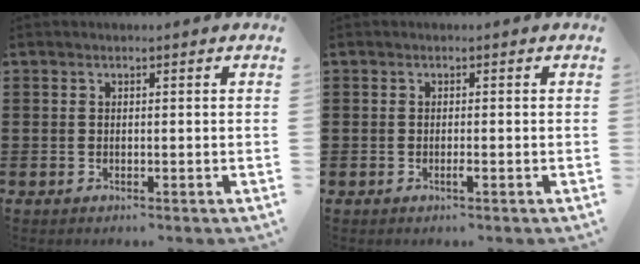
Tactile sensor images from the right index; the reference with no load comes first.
{"total": 0.7, "force": [-0.4, 0.1, 0.6], "torque": [-0.018, -0.005, -0.009]}